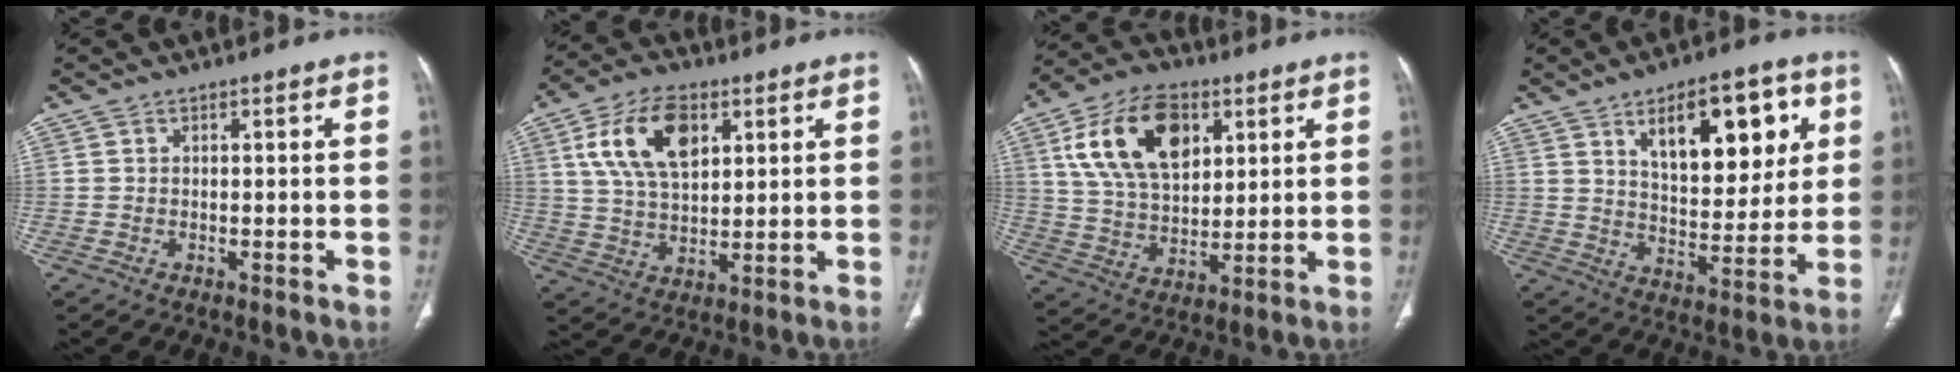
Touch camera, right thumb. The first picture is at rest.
{"total": 13.5, "force": [5.1, 7.7, 9.9], "torque": [-0.170, -0.009, 0.097]}
{"total": 17.9, "force": [6.8, 10.9, 12.4], "torque": [-0.194, -0.014, 0.128]}
{"total": 17.6, "force": [7.2, 8.4, 13.6], "torque": [-0.147, -0.028, 0.115]}